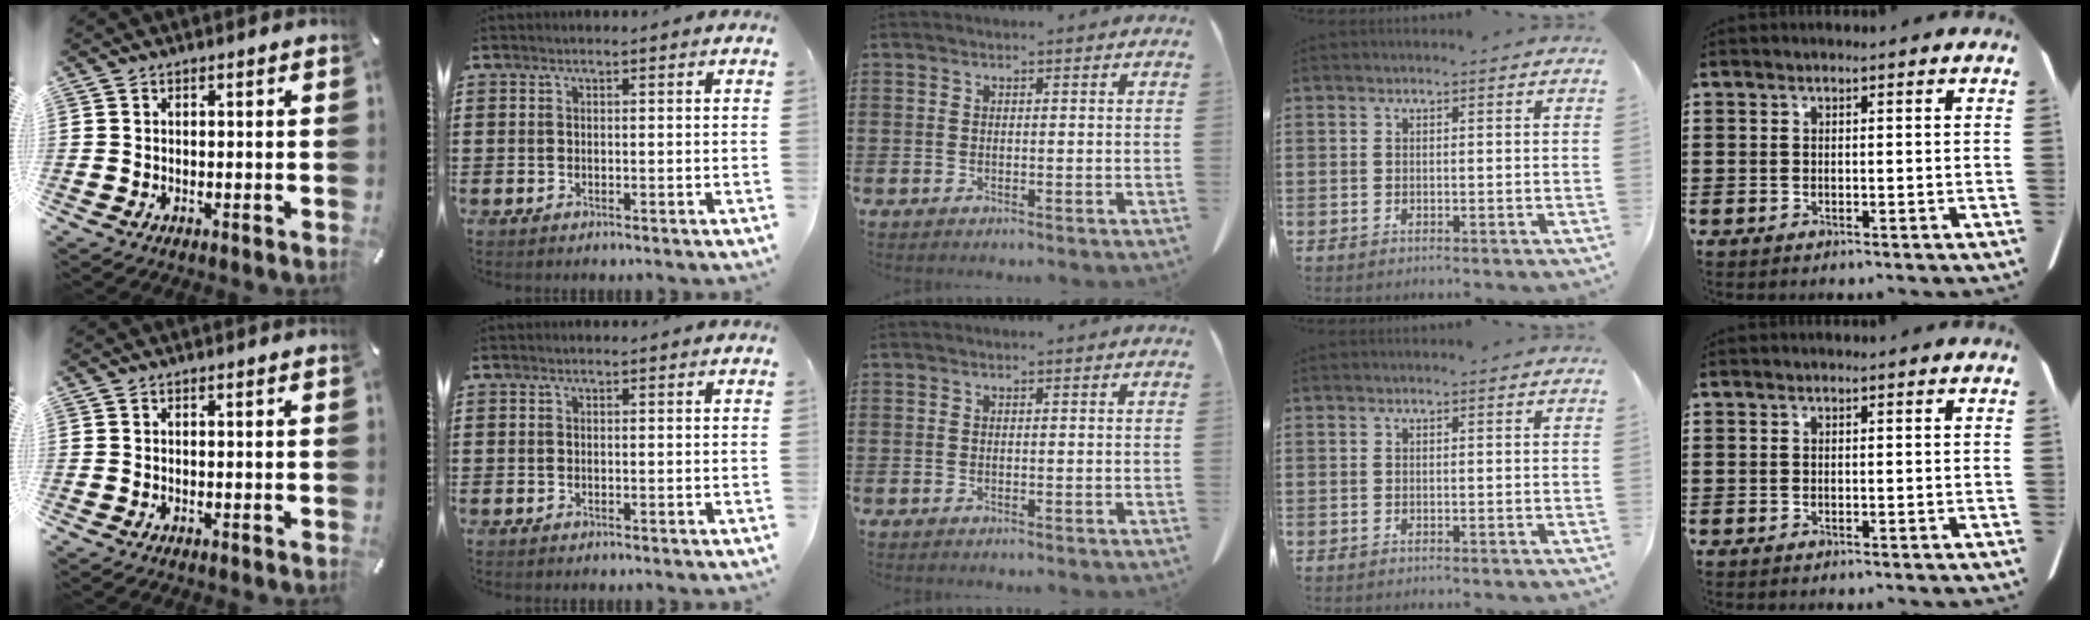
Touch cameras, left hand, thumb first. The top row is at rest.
{}